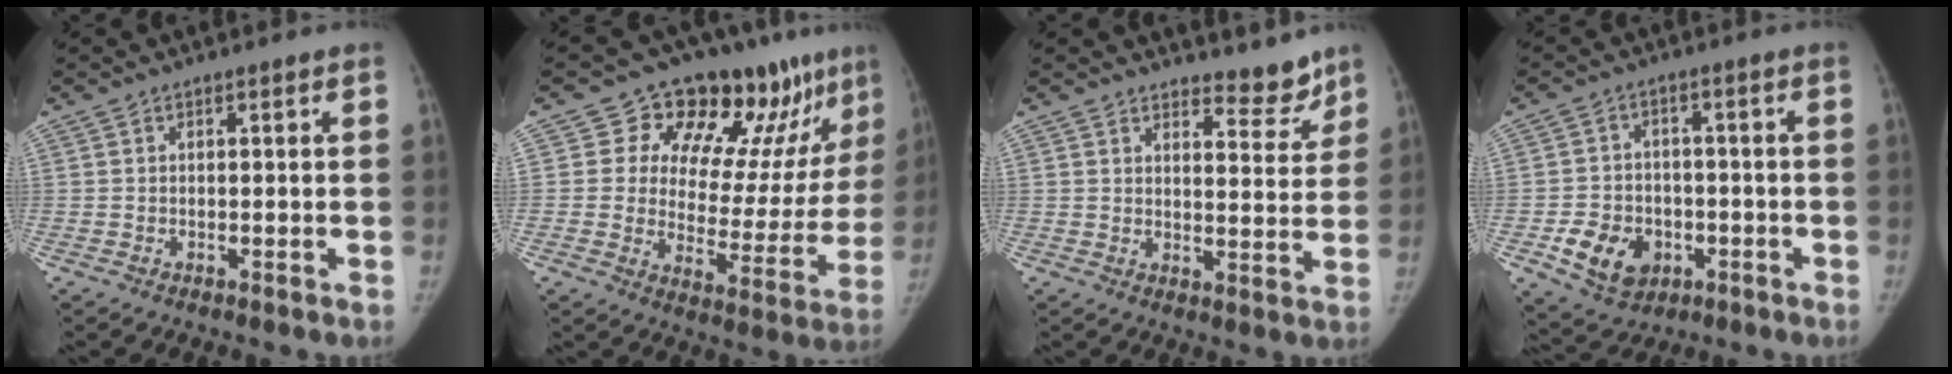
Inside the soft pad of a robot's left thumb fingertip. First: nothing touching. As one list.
[{"total": 18.5, "force": [13.0, 8.4, 10.1], "torque": [-0.073, -0.078, 0.173]}, {"total": 6.3, "force": [5.7, 2.3, 1.4], "torque": [0.010, -0.054, 0.076]}, {"total": 9.9, "force": [-3.4, 7.8, 5.0], "torque": [-0.062, 0.015, -0.048]}]